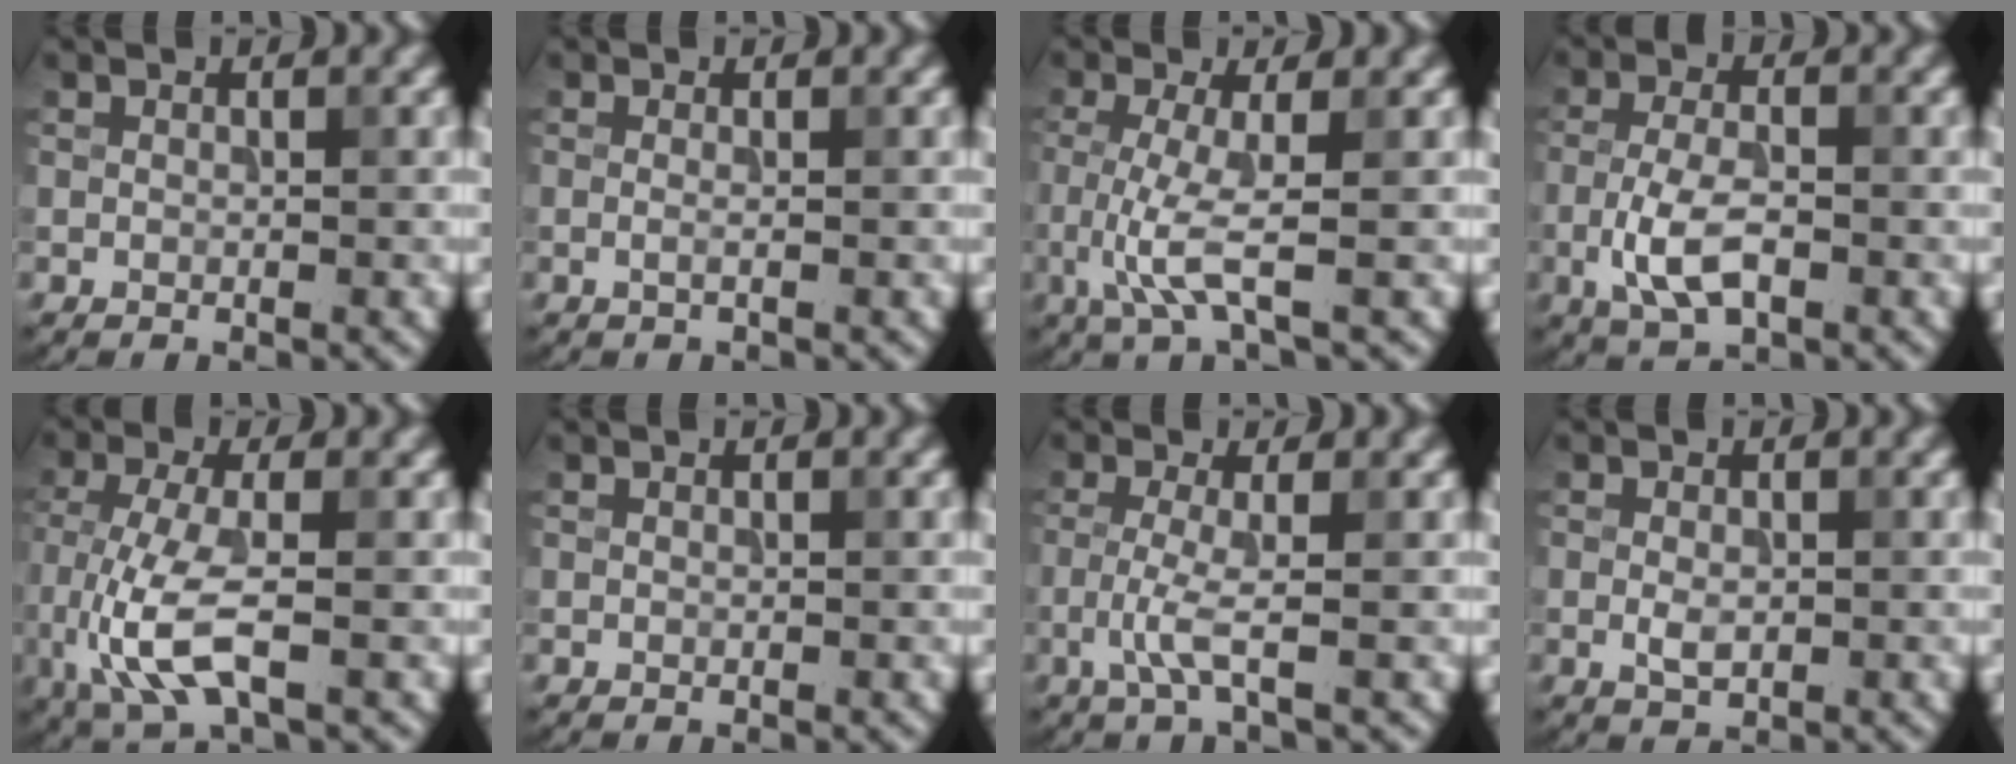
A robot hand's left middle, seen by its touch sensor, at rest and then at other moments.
{"total": 0.5, "force": [-0.2, -0.3, 0.4], "torque": [-0.016, 0.001, -0.001]}
{"total": 3.5, "force": [-0.7, 0.1, 3.4], "torque": [-0.091, -0.007, -0.016]}
{"total": 4.1, "force": [-1.6, 1.4, 3.5], "torque": [-0.080, 0.003, -0.033]}
{"total": 5.6, "force": [-1.8, 1.5, 5.1], "torque": [-0.125, -0.006, -0.033]}
{"total": 0.0}
{"total": 2.3, "force": [-0.9, -0.3, 2.1], "torque": [-0.058, 0.002, -0.022]}
{"total": 1.4, "force": [-0.4, 0.6, 1.1], "torque": [-0.026, 0.002, -0.004]}